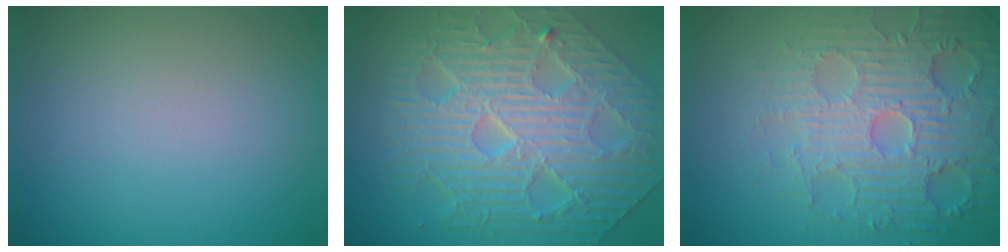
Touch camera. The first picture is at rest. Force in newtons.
{"total": 10.8, "press": 7.4, "slide": 7.9}
{"total": 6.2, "press": 5.5, "slide": 2.8}